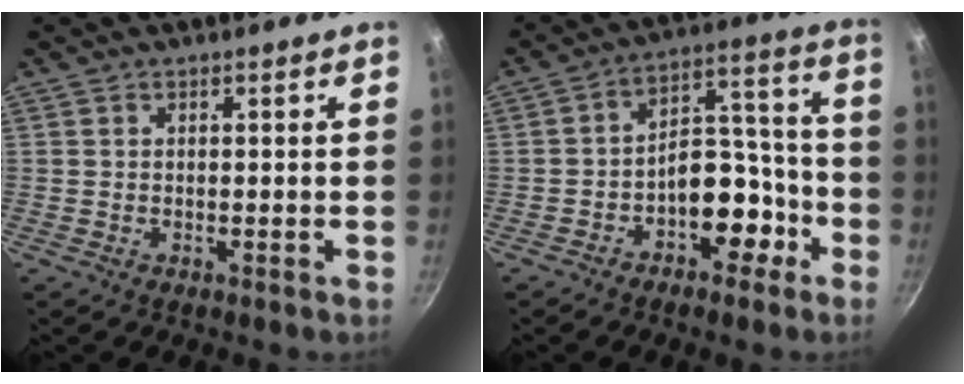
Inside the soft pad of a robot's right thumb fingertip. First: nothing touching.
{"total": 11.5, "force": [-5.2, 7.2, 7.3], "torque": [-0.054, 0.088, -0.071]}